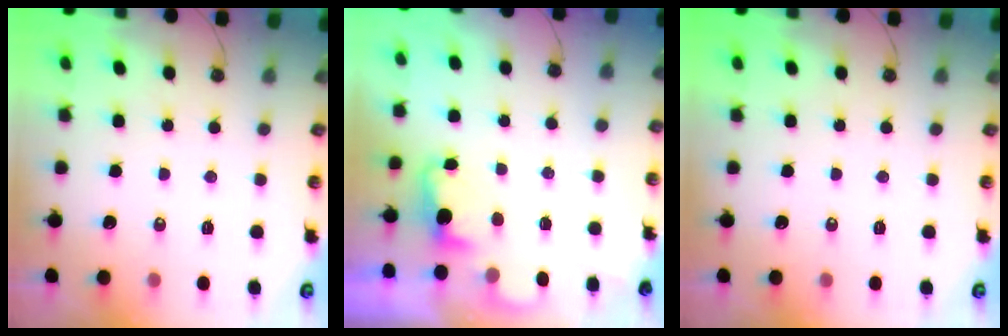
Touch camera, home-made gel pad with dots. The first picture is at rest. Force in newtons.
{"total": 2.2, "press": 2.1, "slide": 0.7}
{"total": 0.0}